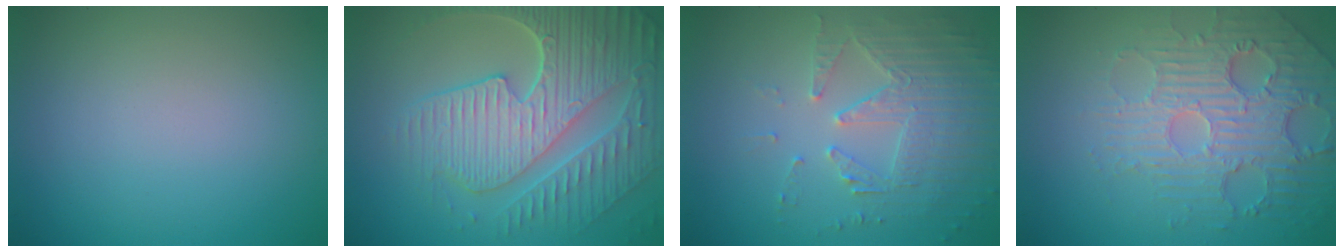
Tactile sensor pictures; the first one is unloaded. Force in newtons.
{"total": 8.8, "press": 6.4, "slide": 6.1}
{"total": 4.1, "press": 3.6, "slide": 2.1}
{"total": 4.8, "press": 4.3, "slide": 2.1}